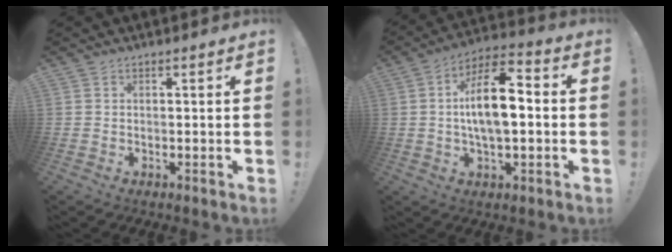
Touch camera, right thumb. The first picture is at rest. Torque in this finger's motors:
{"motor_torque": [0.12, 0.69, 0.60, 0.46, 0.11]}